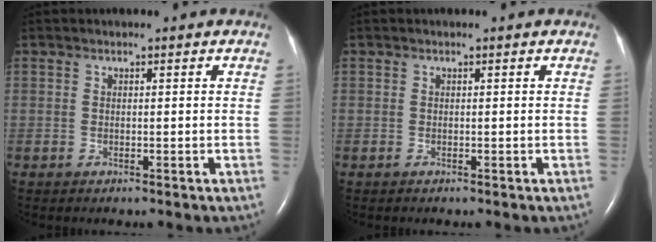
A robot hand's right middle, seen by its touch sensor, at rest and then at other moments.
{"total": 0.0}